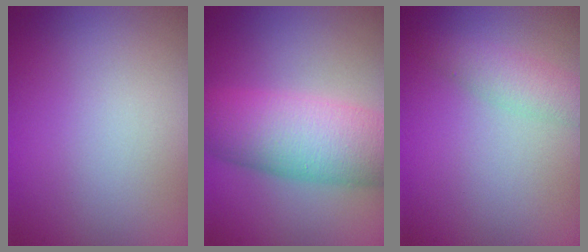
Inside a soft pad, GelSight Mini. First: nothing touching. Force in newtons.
{"total": 8.7, "press": 8.7, "slide": 0.1}
{"total": 2.5, "press": 2.5, "slide": 0.1}